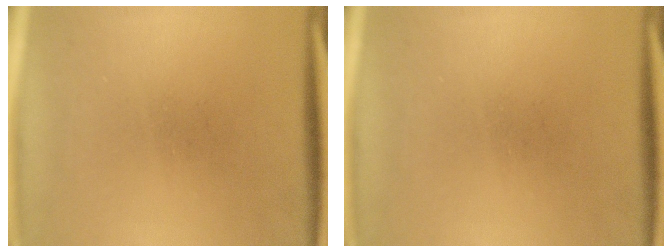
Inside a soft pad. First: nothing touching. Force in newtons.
{"total": 0.0}